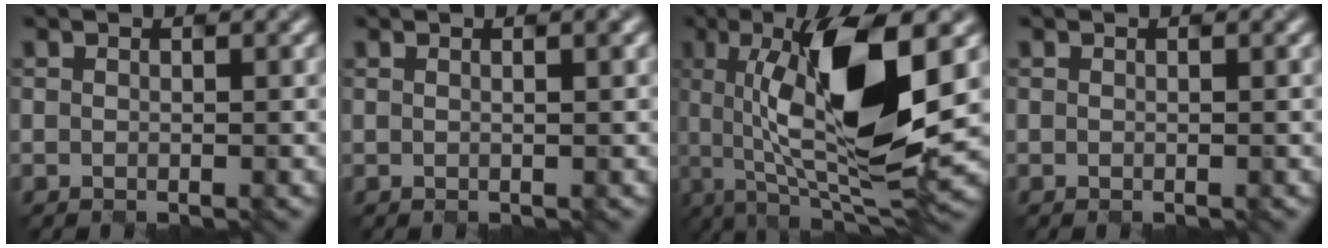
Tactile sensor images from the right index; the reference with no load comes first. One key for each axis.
{"total": 2.6, "fx": 1.2, "fy": 1.3, "fz": 1.9, "tx": -0.016, "ty": 0.024, "tz": 0.004}
{"total": 12.2, "fx": 0.8, "fy": 3.3, "fz": 11.7, "tx": -0.202, "ty": -0.006, "tz": 0.033}
{"total": 0.0}